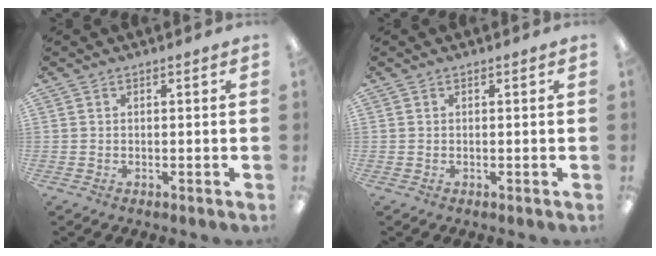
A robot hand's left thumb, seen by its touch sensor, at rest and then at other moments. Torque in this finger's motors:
{"motor_torque": [-0.02, 0.01, -0.26, 0.27, 0.00]}